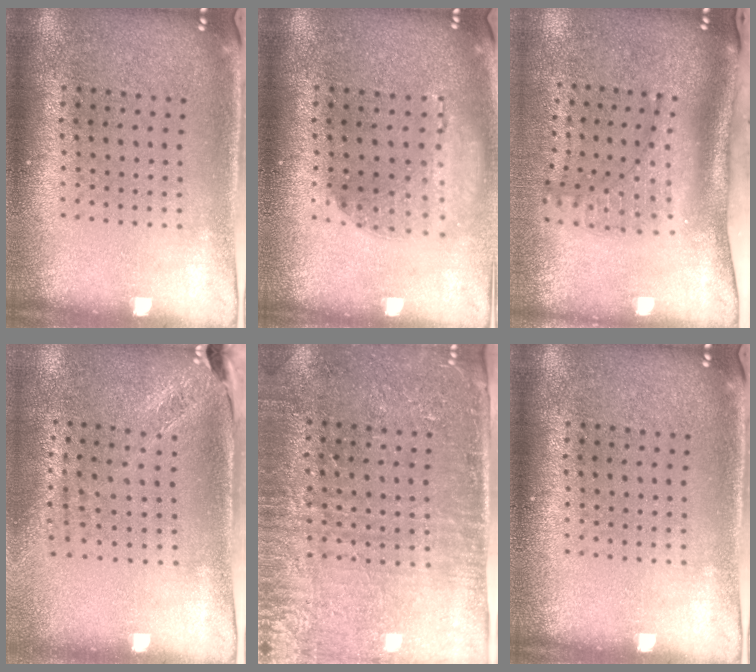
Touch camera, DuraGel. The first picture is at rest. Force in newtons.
{"total": 1.1, "press": 1.1, "slide": 0.2}
{"total": 2.1, "press": 1.5, "slide": 1.4}
{"total": 1.8, "press": 1.5, "slide": 1.1}
{"total": 3.3, "press": 3.0, "slide": 1.3}
{"total": 0.0}